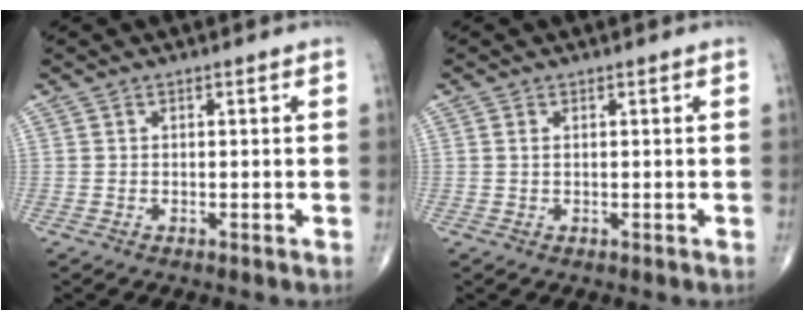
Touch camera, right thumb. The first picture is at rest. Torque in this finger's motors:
{"motor_torque": [-0.31, 0.15, -0.23, -0.12, 0.00]}